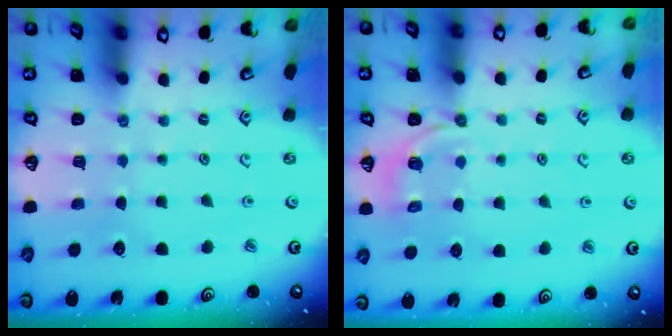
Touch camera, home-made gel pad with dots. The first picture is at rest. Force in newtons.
{"total": 2.8, "press": 2.1, "slide": 1.8}